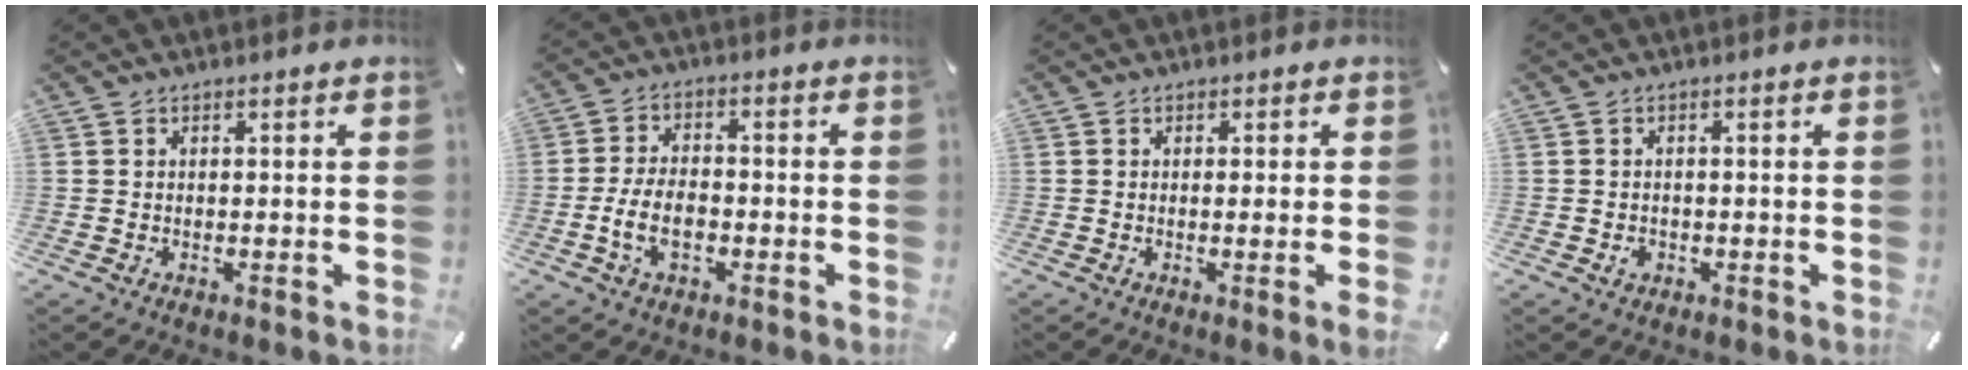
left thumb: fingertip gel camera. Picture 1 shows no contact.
{"total": 7.6, "force": [-2.2, 4.6, 5.6], "torque": [-0.125, 0.009, -0.043]}
{"total": 2.4, "force": [-0.2, -0.3, 2.4], "torque": [-0.039, -0.009, -0.003]}
{"total": 1.5, "force": [-0.5, 1.2, 0.6], "torque": [-0.013, 0.005, -0.010]}